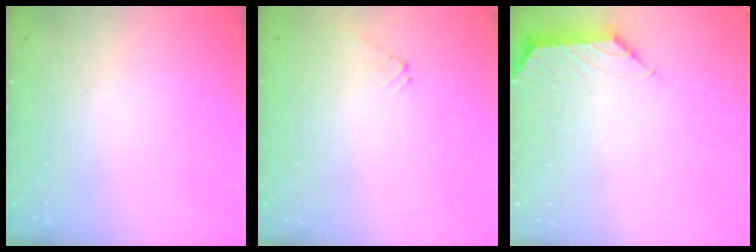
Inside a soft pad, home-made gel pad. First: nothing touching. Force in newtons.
{"total": 2.2, "press": 2.2, "slide": 0.6}
{"total": 1.1, "press": 1.0, "slide": 0.5}